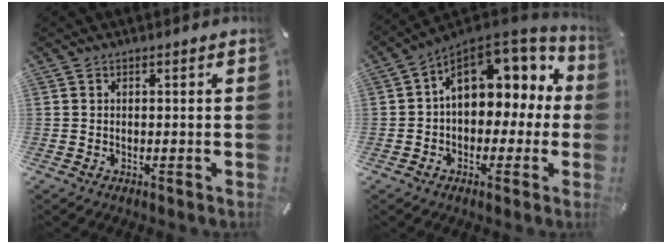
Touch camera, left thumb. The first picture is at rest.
{"total": 13.0, "force": [4.4, 9.2, 8.1], "torque": [-0.119, -0.025, 0.085]}